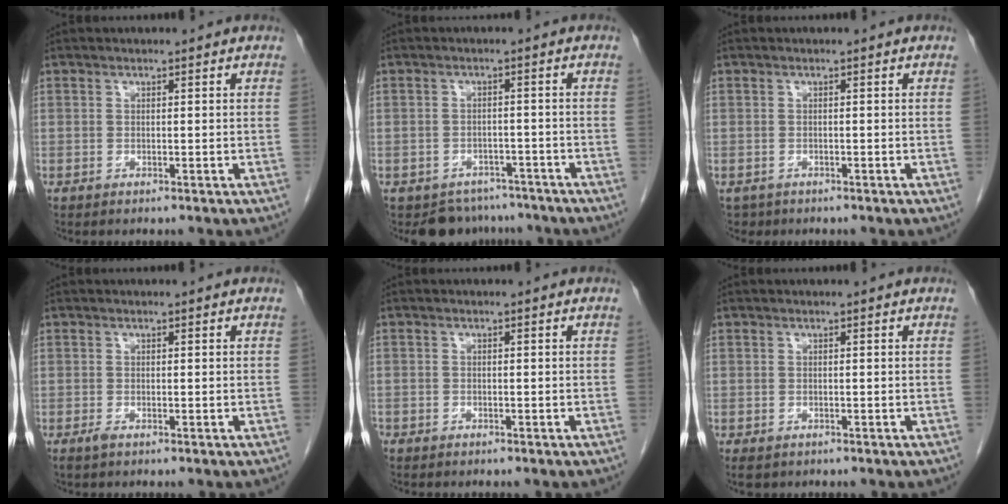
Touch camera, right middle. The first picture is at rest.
{"total": 6.3, "force": [-5.4, 3.2, -0.4], "torque": [0.019, 0.015, -0.070]}
{"total": 1.7, "force": [-1.2, 1.2, 0.0], "torque": [-0.007, 0.001, -0.019]}
{"total": 0.7, "force": [-0.5, 0.1, 0.5], "torque": [-0.012, -0.002, -0.008]}
{"total": 1.1, "force": [-0.9, 0.6, 0.2], "torque": [-0.007, 0.001, -0.015]}
{"total": 2.3, "force": [-1.7, 1.3, 0.8], "torque": [-0.012, -0.003, -0.020]}